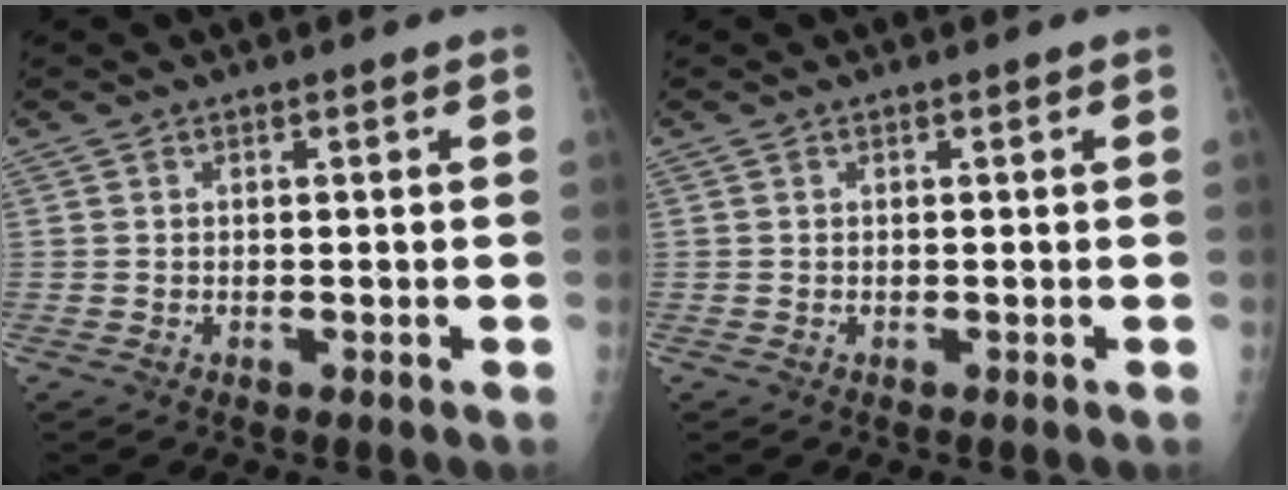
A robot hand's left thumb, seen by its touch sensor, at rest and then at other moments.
{"total": 0.0}